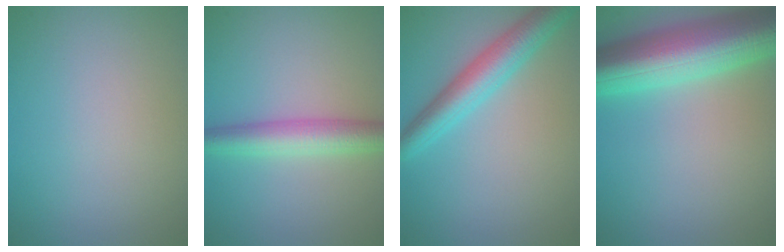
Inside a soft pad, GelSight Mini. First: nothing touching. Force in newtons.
{"total": 4.2, "press": 4.2, "slide": 0.0}
{"total": 4.8, "press": 4.8, "slide": 0.2}
{"total": 10.5, "press": 10.5, "slide": 0.2}